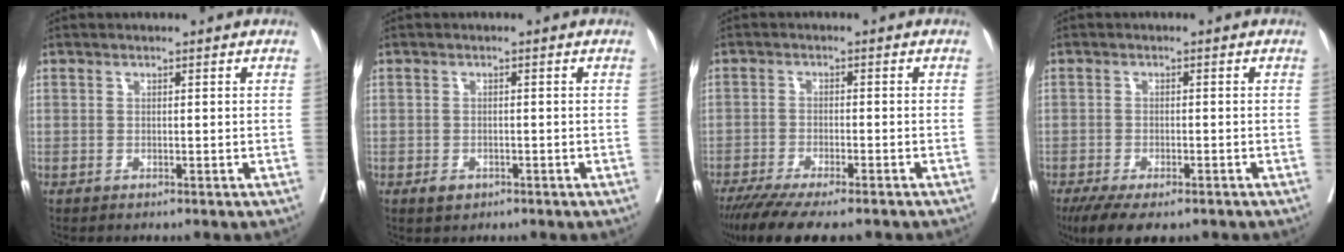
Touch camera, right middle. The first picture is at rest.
{"total": 1.7, "force": [-1.0, 1.2, 0.8], "torque": [-0.016, 0.001, -0.007]}
{"total": 11.7, "force": [-9.4, 1.9, 6.6], "torque": [-0.101, -0.022, -0.145]}
{"total": 8.3, "force": [-6.0, 2.9, 4.9], "torque": [-0.076, -0.013, -0.093]}